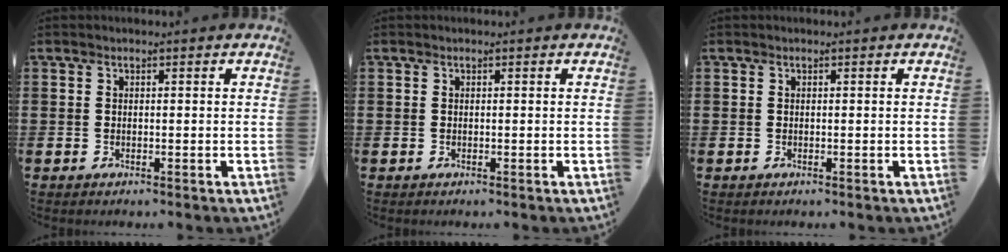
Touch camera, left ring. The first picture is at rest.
{"total": 0.0}
{"total": 0.0}